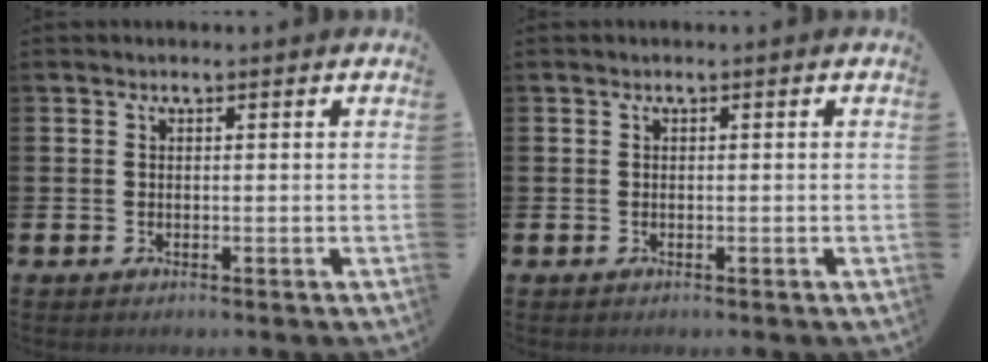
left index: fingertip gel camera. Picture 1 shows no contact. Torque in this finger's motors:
{"motor_torque": [-0.14, 0.08, -0.04, -0.01]}